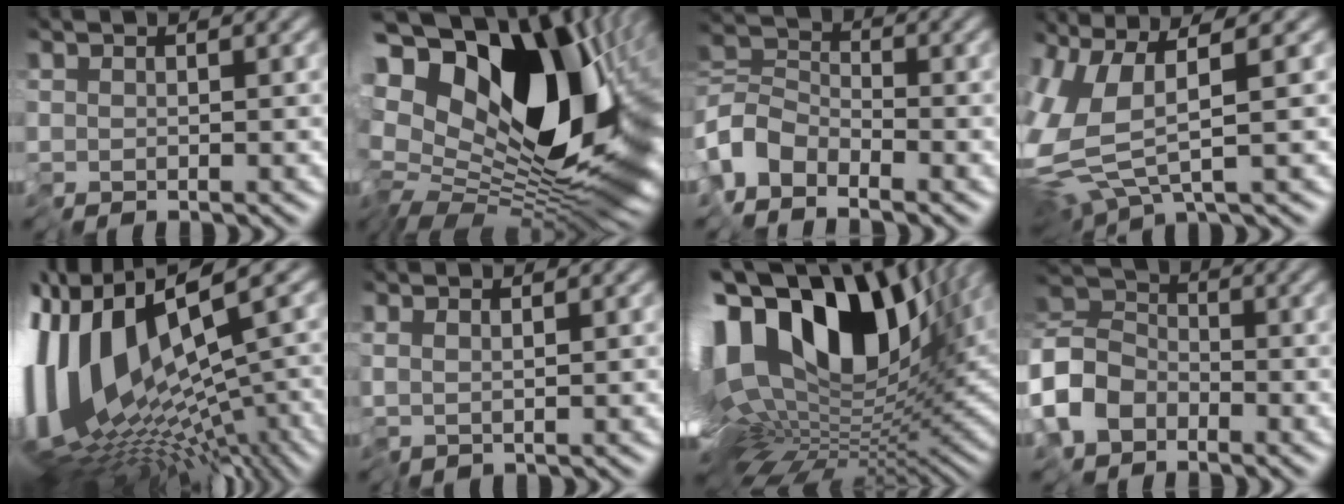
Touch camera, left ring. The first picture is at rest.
{"total": 17.4, "force": [3.2, 10.3, 13.7], "torque": [-0.249, 0.024, 0.057]}
{"total": 3.9, "force": [-3.2, 1.8, 1.5], "torque": [-0.032, 0.006, -0.083]}
{"total": 9.4, "force": [0.7, 3.7, 8.7], "torque": [-0.232, -0.016, 0.039]}
{"total": 15.0, "force": [0.2, 6.4, 13.6], "torque": [-0.270, 0.004, 0.023]}
{"total": 0.9, "force": [0.6, -0.3, 0.6], "torque": [-0.014, 0.004, 0.014]}
{"total": 20.3, "force": [6.7, 8.9, 17.0], "torque": [-0.277, 0.017, 0.125]}
{"total": 6.2, "force": [-3.6, 4.2, 2.7], "torque": [-0.061, 0.009, -0.094]}